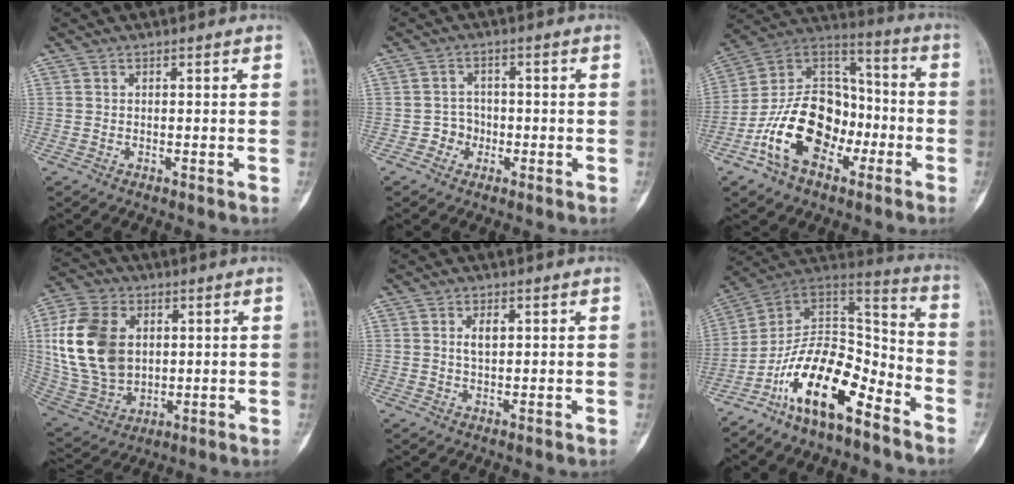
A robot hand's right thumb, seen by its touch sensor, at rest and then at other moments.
{"total": 3.2, "force": [-1.1, 2.9, 0.6], "torque": [0.011, 0.013, -0.025]}
{"total": 19.7, "force": [-7.1, 13.1, 13.0], "torque": [-0.200, 0.071, -0.129]}
{"total": 18.9, "force": [3.2, 13.4, 12.9], "torque": [-0.246, -0.004, 0.072]}
{"total": 2.7, "force": [0.8, 1.4, 2.2], "torque": [-0.036, -0.004, 0.015]}
{"total": 17.7, "force": [-10.3, 7.5, 12.3], "torque": [-0.191, 0.101, -0.182]}